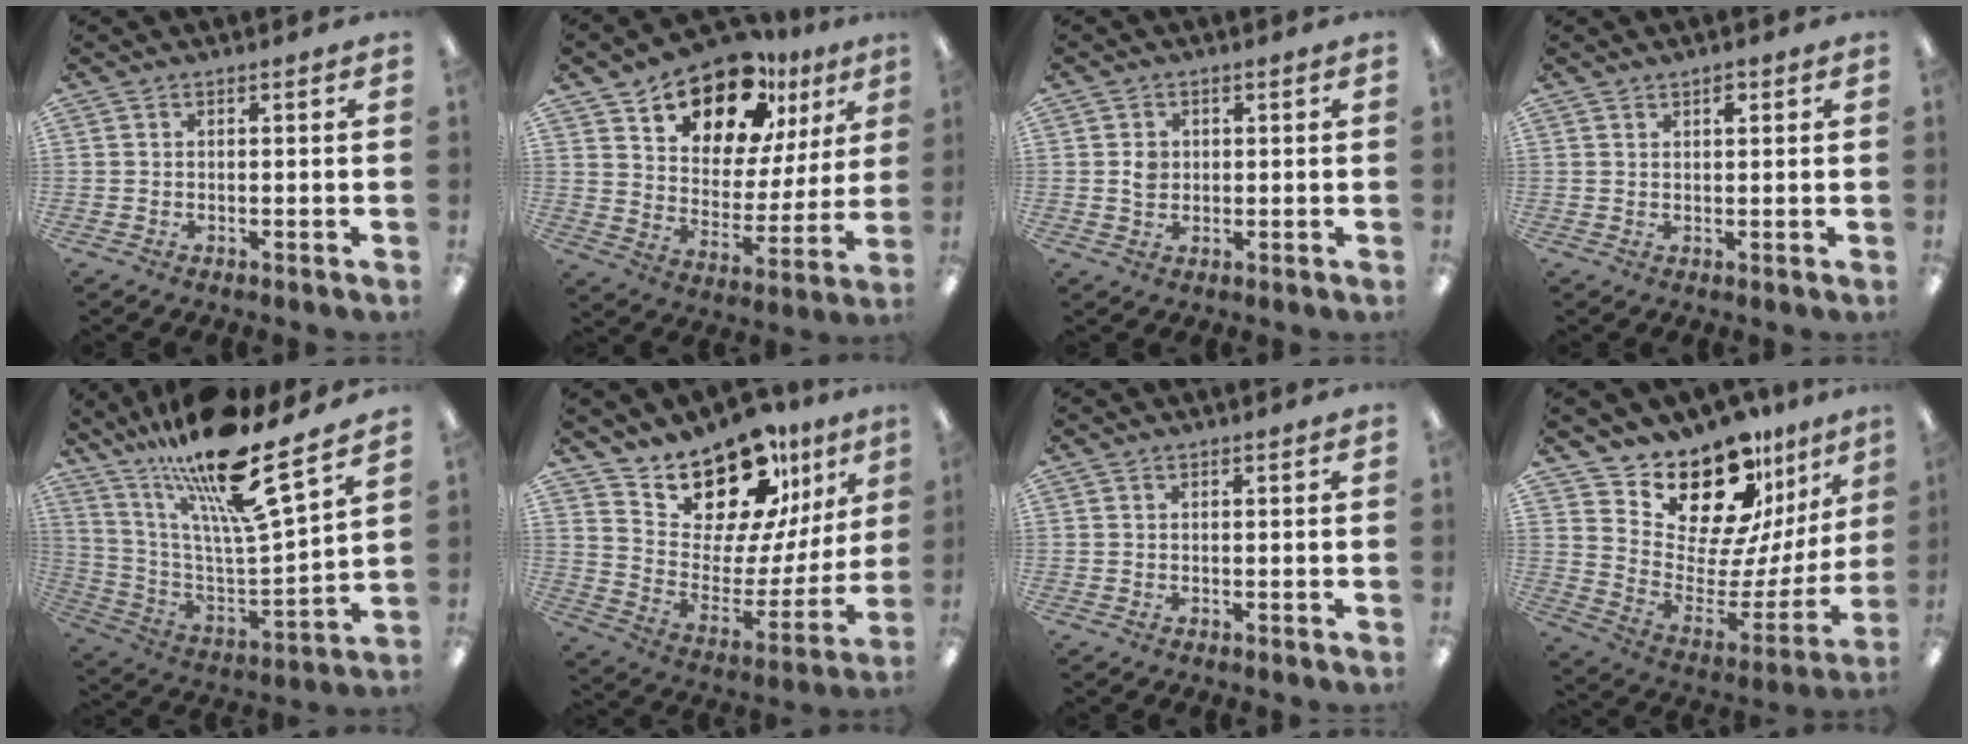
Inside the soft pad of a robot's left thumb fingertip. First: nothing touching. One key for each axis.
{"total": 16.4, "fx": 12.9, "fy": 7.8, "fz": 6.4, "tx": -0.111, "ty": -0.091, "tz": 0.232}
{"total": 3.0, "fx": 0.6, "fy": 2.6, "fz": 1.4, "tx": -0.013, "ty": -0.001, "tz": 0.007}
{"total": 2.0, "fx": 1.5, "fy": 1.0, "fz": 0.9, "tx": -0.004, "ty": -0.006, "tz": 0.024}
{"total": 21.8, "fx": 16.5, "fy": 4.0, "fz": 13.6, "tx": -0.241, "ty": -0.110, "tz": 0.272}
{"total": 19.8, "fx": 17.3, "fy": 6.9, "fz": 6.7, "tx": -0.114, "ty": -0.144, "tz": 0.302}
{"total": 0.0}
{"total": 20.4, "fx": 17.2, "fy": 7.3, "fz": 8.0, "tx": -0.131, "ty": -0.150, "tz": 0.301}